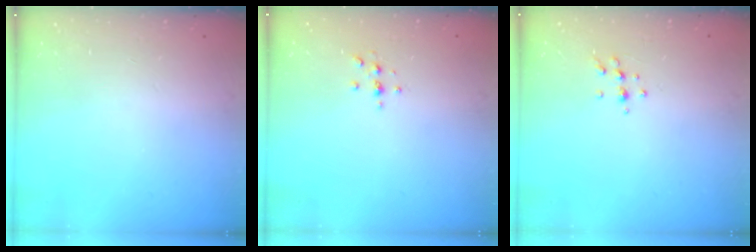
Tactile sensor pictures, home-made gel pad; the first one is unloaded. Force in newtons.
{"total": 2.8, "press": 2.7, "slide": 0.3}
{"total": 5.4, "press": 5.3, "slide": 1.0}